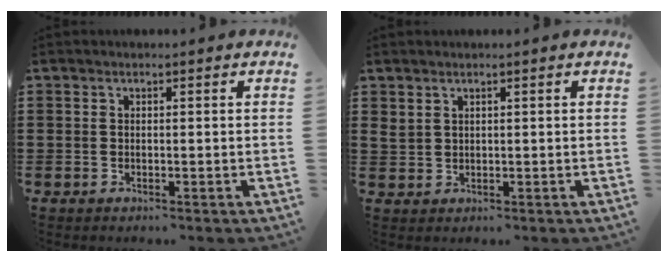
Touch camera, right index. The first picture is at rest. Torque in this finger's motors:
{"motor_torque": [0.36, 0.40, 0.04, 0.02]}